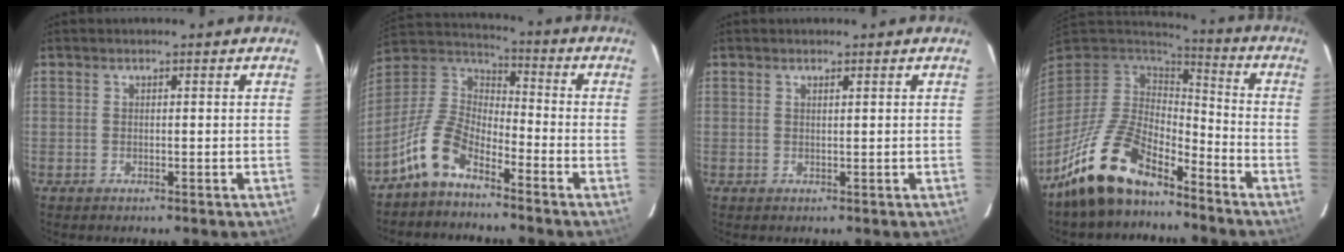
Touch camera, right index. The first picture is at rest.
{"total": 11.4, "force": [-7.4, 5.2, 6.9], "torque": [-0.155, 0.017, -0.152]}
{"total": 0.6, "force": [0.4, -0.1, 0.4], "torque": [-0.007, -0.002, 0.007]}
{"total": 15.2, "force": [-11.3, 5.9, 8.2], "torque": [-0.170, -0.007, -0.208]}